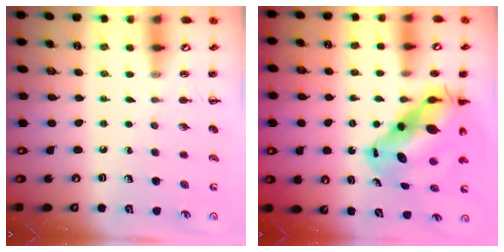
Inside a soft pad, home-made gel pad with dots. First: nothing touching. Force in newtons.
{"total": 14.1, "press": 13.5, "slide": 4.0}